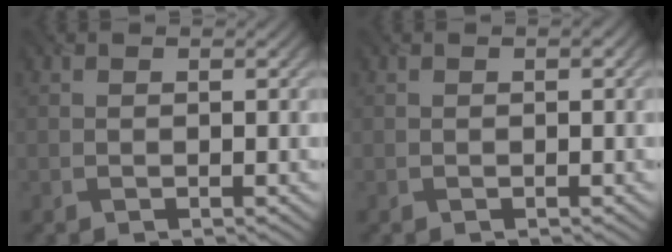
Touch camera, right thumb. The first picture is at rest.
{"total": 0.7, "force": [0.2, 0.3, 0.6], "torque": [-0.008, 0.001, 0.005]}